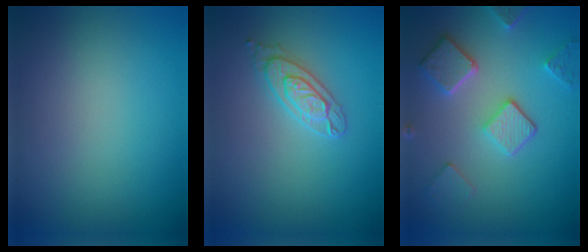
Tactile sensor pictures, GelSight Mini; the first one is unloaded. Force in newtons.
{"total": 2.5, "press": 2.4, "slide": 0.6}
{"total": 4.9, "press": 3.8, "slide": 3.1}